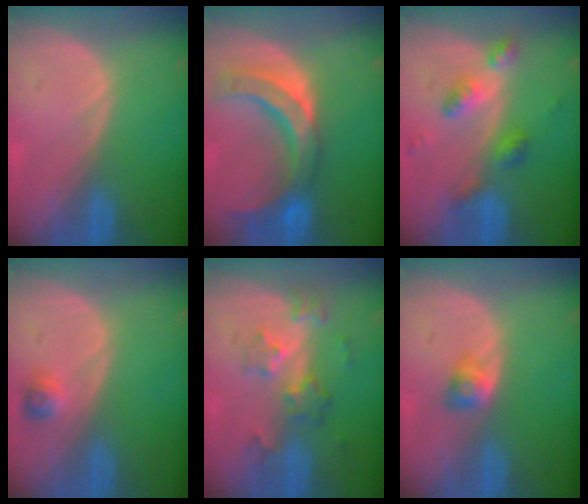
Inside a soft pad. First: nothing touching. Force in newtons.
{"total": 10.6, "press": 9.3, "slide": 5.1}
{"total": 6.0, "press": 5.3, "slide": 2.9}
{"total": 2.2, "press": 2.2, "slide": 0.4}
{"total": 6.1, "press": 5.3, "slide": 2.9}
{"total": 2.7, "press": 2.4, "slide": 1.1}